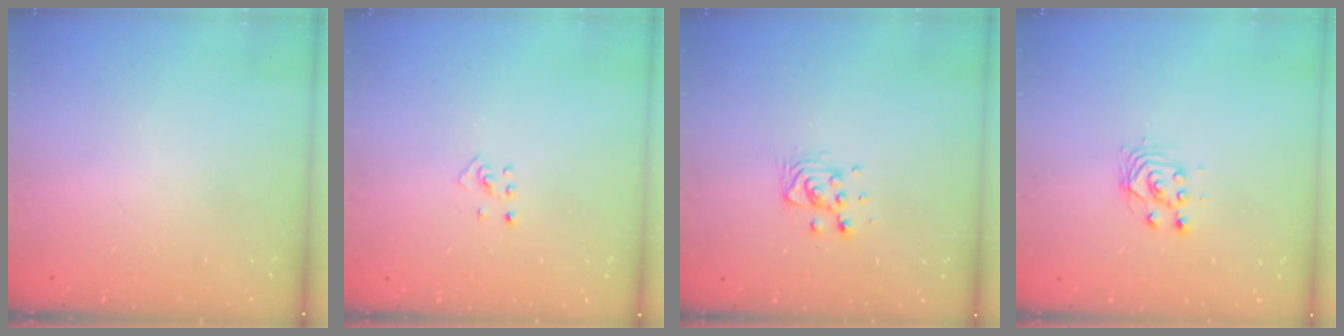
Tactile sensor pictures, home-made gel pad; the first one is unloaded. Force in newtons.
{"total": 2.7, "press": 2.6, "slide": 0.6}
{"total": 9.3, "press": 9.0, "slide": 2.3}
{"total": 3.1, "press": 3.0, "slide": 0.3}